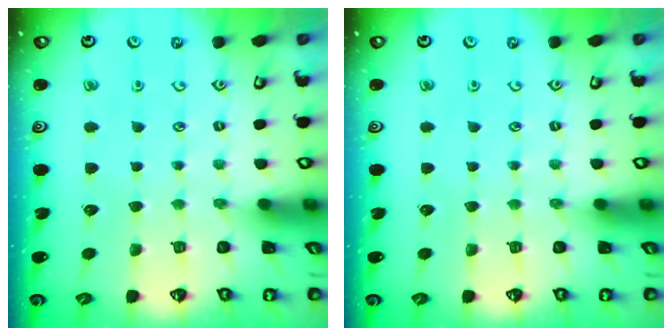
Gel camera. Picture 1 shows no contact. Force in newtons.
{"total": 0.0}